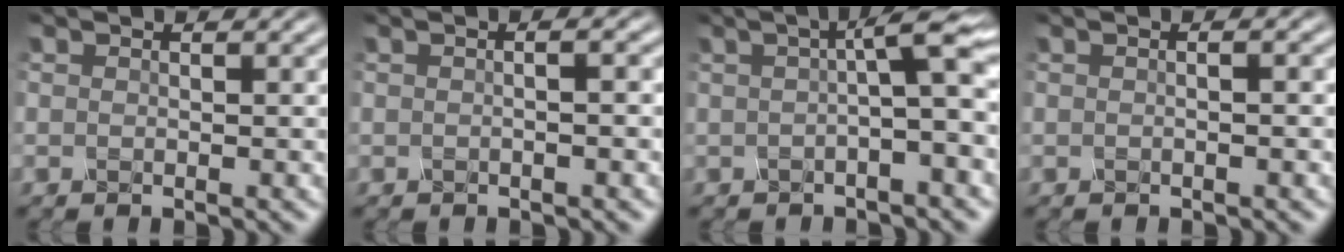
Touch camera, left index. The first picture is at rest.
{"total": 2.4, "force": [0.3, 1.0, 2.2], "torque": [-0.013, 0.004, -0.014]}
{"total": 4.9, "force": [0.5, 0.7, 4.8], "torque": [-0.068, 0.015, 0.000]}
{"total": 1.4, "force": [0.1, 0.4, 1.3], "torque": [-0.013, -0.003, -0.006]}